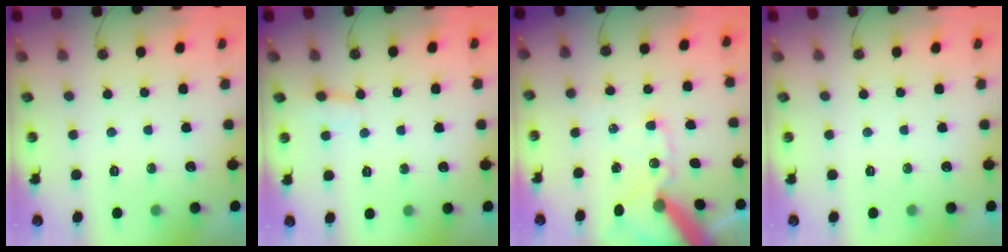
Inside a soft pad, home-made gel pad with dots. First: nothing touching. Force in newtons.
{"total": 2.8, "press": 2.8, "slide": 0.3}
{"total": 14.1, "press": 13.9, "slide": 2.2}
{"total": 0.0}